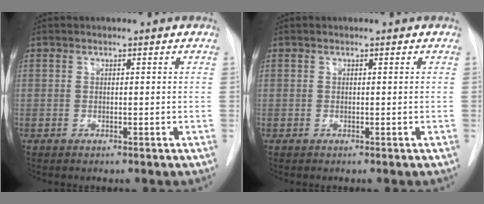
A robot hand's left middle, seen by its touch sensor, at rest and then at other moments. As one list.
[{"total": 0.0}]